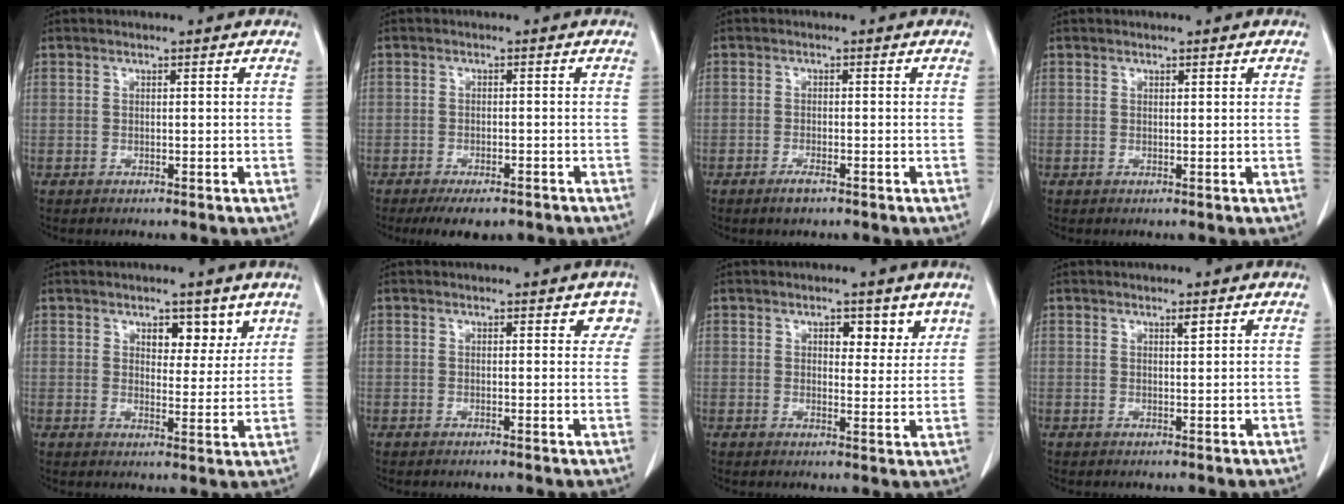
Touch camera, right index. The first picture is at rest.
{"total": 5.3, "force": [-3.9, 2.3, 2.6], "torque": [-0.033, -0.004, -0.055]}
{"total": 1.9, "force": [-1.3, 0.4, 1.2], "torque": [-0.025, -0.002, -0.023]}
{"total": 0.0}
{"total": 4.9, "force": [3.0, 2.7, 2.7], "torque": [-0.022, -0.002, 0.043]}
{"total": 2.9, "force": [1.9, 1.6, 1.5], "torque": [0.004, 0.003, 0.010]}
{"total": 4.3, "force": [2.5, 2.4, 2.6], "torque": [-0.019, -0.002, 0.031]}
{"total": 0.8, "force": [0.6, 0.1, 0.6], "torque": [-0.012, -0.004, 0.009]}